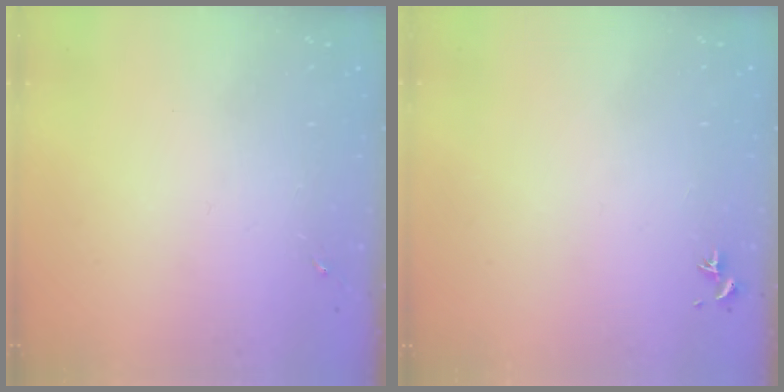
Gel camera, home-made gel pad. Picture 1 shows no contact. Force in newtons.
{"total": 0.7, "press": 0.5, "slide": 0.4}